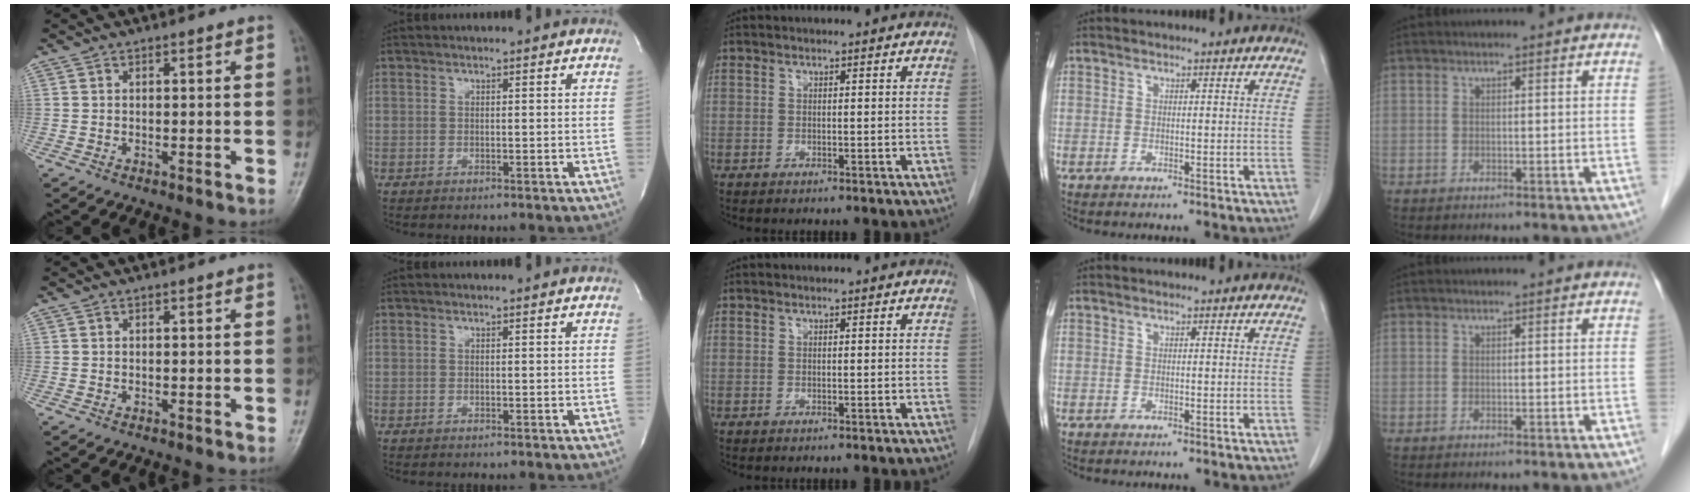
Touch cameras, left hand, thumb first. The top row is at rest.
{}